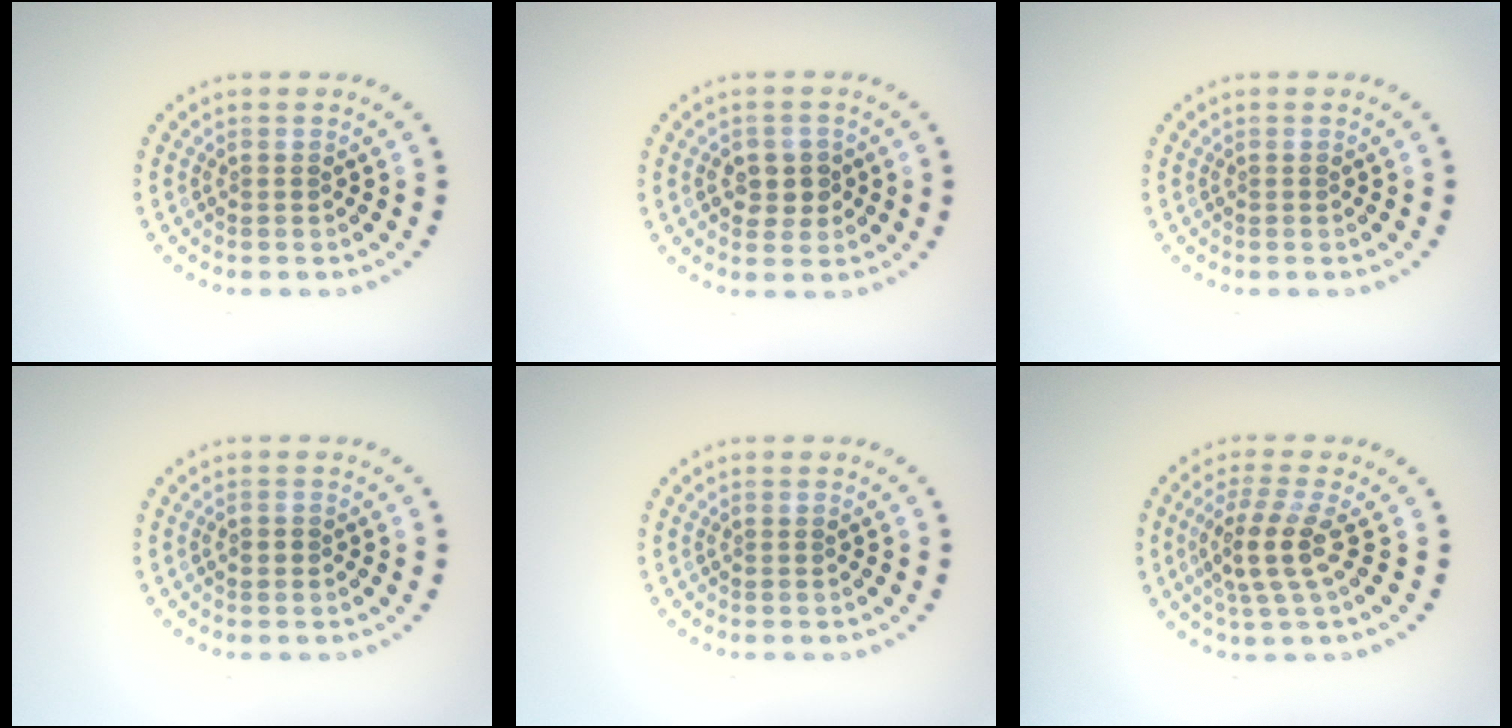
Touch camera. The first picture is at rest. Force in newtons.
{"total": 2.6, "press": 2.6, "slide": 0.3}
{"total": 0.0}
{"total": 1.1, "press": 1.1, "slide": 0.1}
{"total": 0.0}
{"total": 3.6, "press": 3.0, "slide": 2.0}